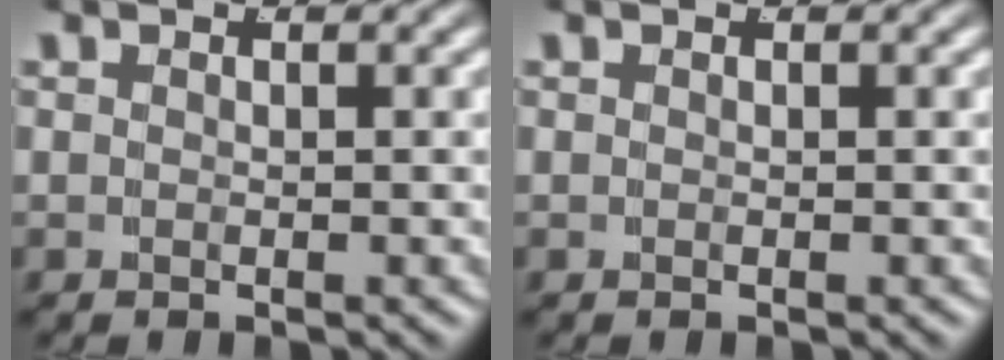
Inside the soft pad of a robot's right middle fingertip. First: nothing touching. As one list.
[{"total": 0.0}]